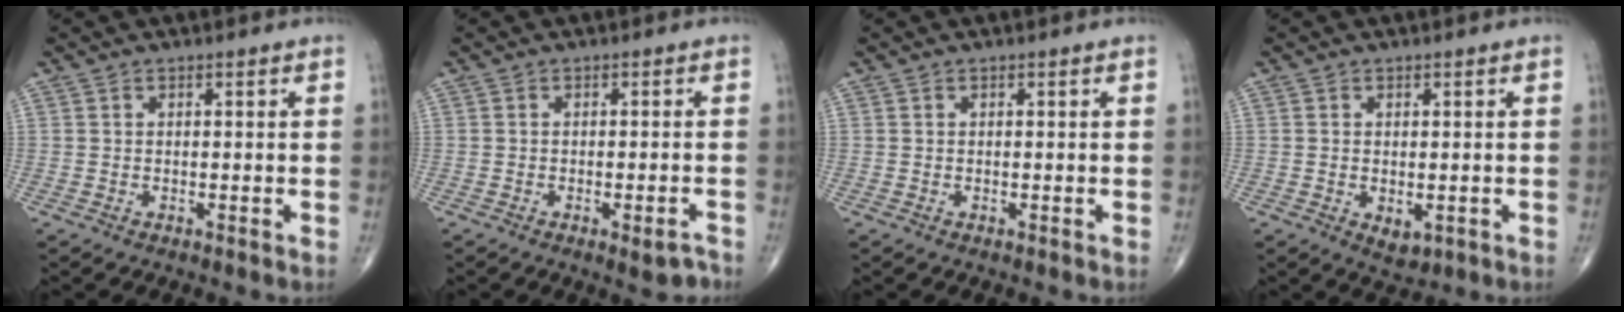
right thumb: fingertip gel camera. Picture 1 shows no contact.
{"total": 3.4, "force": [-2.1, 1.0, 2.5], "torque": [-0.023, 0.011, -0.023]}
{"total": 0.0}
{"total": 3.1, "force": [-0.7, 1.9, 2.3], "torque": [-0.032, -0.005, -0.001]}